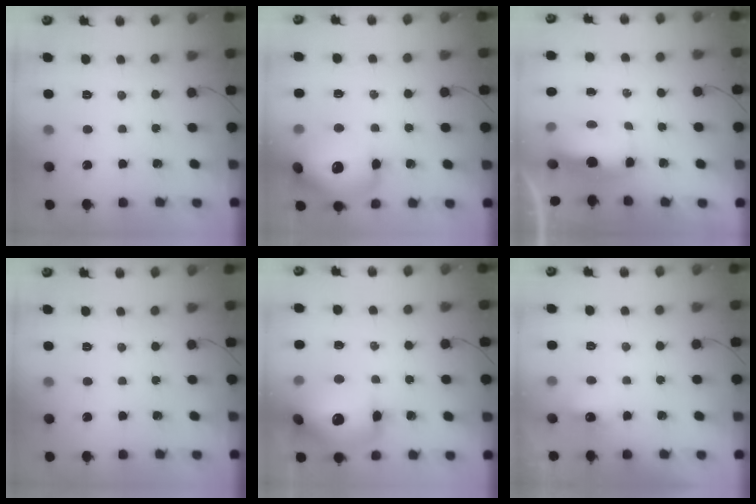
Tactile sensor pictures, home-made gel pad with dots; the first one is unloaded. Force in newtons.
{"total": 17.0, "press": 16.7, "slide": 3.4}
{"total": 5.9, "press": 5.8, "slide": 0.7}
{"total": 0.0}
{"total": 19.4, "press": 19.0, "slide": 3.8}
{"total": 4.7, "press": 4.4, "slide": 1.6}